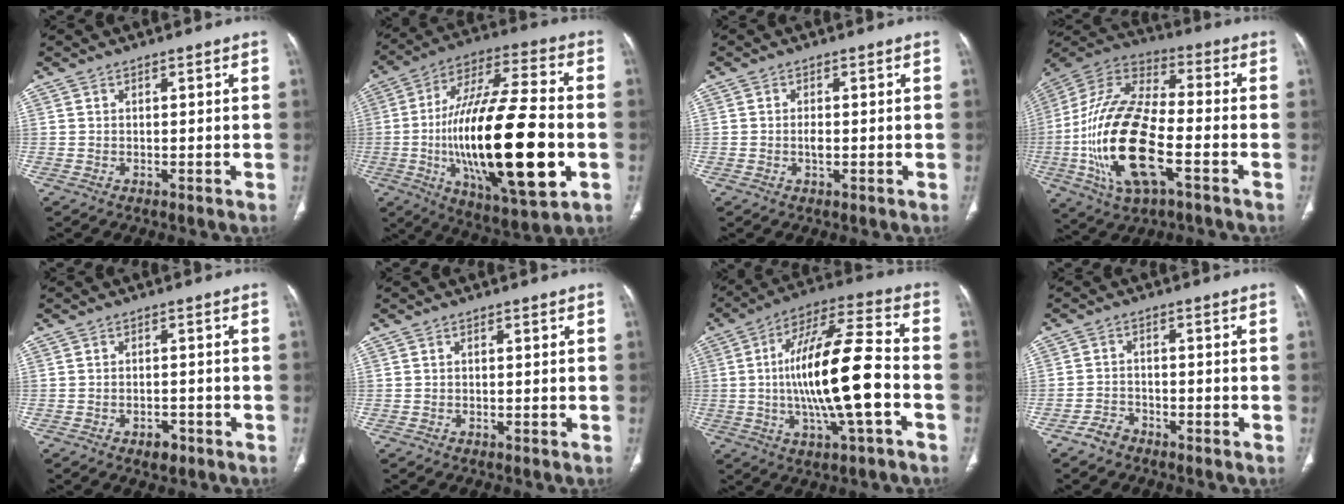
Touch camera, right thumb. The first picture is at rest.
{"total": 29.7, "force": [-5.2, 9.5, 27.6], "torque": [-0.515, 0.004, -0.075]}
{"total": 1.6, "force": [-0.3, 0.9, 1.3], "torque": [-0.024, 0.001, -0.006]}
{"total": 23.9, "force": [-6.1, 10.5, 20.6], "torque": [-0.427, 0.018, -0.107]}
{"total": 2.9, "force": [-1.7, 1.7, 1.6], "torque": [-0.018, 0.008, -0.020]}
{"total": 0.0}
{"total": 19.3, "force": [-2.7, 5.3, 18.4], "torque": [-0.338, 0.031, -0.045]}
{"total": 1.6, "force": [-1.5, 0.2, 0.3], "torque": [-0.006, 0.001, -0.034]}